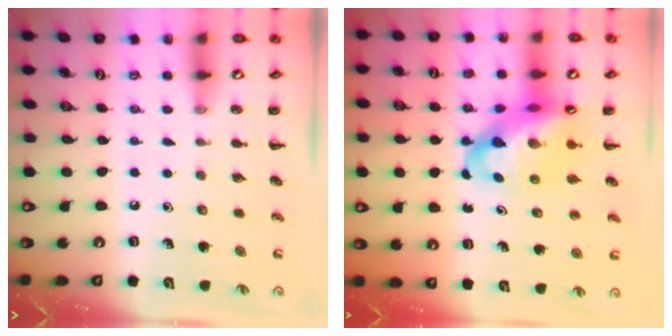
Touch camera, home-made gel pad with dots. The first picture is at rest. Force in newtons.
{"total": 12.6, "press": 12.1, "slide": 3.4}